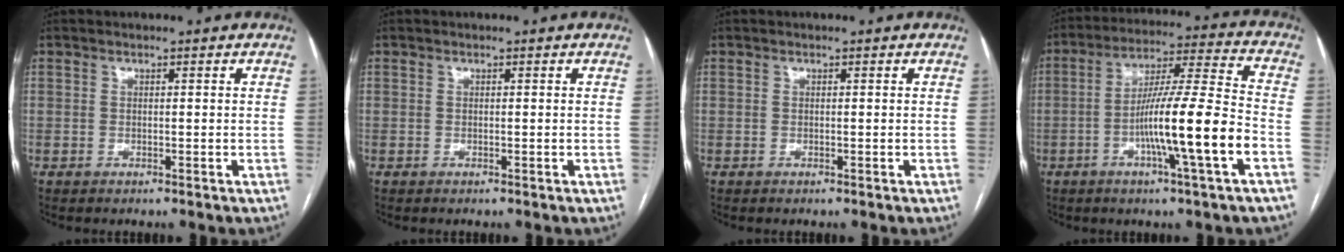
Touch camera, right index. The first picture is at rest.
{"total": 0.0}
{"total": 0.0}
{"total": 15.0, "force": [-4.8, -0.8, 14.2], "torque": [-0.246, 0.000, -0.087]}